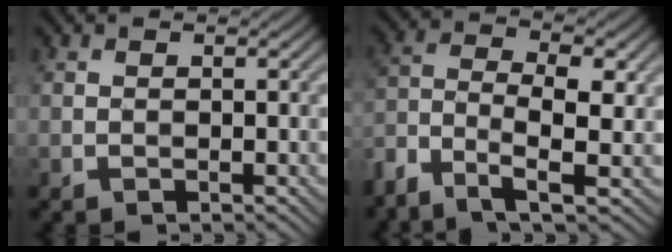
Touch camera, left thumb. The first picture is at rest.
{"total": 7.5, "force": [-3.7, 2.9, 5.9], "torque": [-0.119, 0.000, -0.083]}